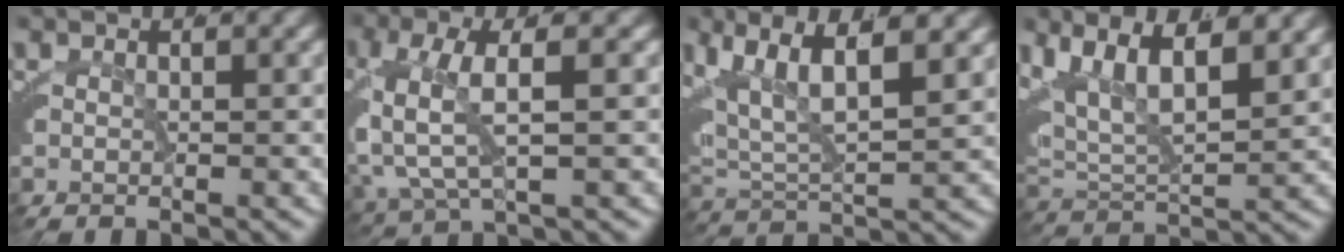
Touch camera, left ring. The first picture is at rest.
{"total": 5.9, "force": [0.7, 2.7, 5.1], "torque": [-0.121, 0.005, 0.019]}
{"total": 8.6, "force": [3.7, 5.1, 5.8], "torque": [-0.121, 0.008, 0.058]}
{"total": 9.8, "force": [4.3, 6.2, 6.2], "torque": [-0.127, 0.011, 0.062]}